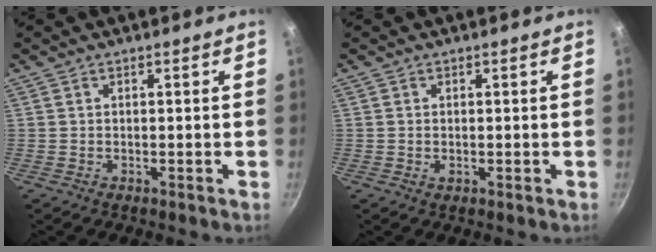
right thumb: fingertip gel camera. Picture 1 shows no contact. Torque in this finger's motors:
{"motor_torque": [-0.22, -0.09, 0.02, 0.19, -0.01]}